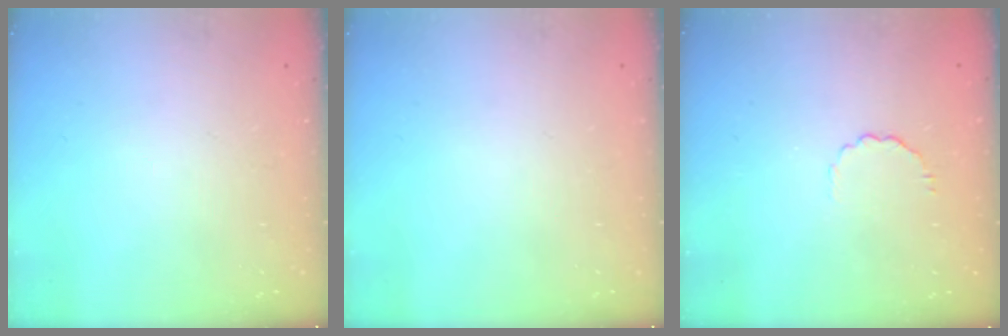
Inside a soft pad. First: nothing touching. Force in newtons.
{"total": 0.0}
{"total": 3.4, "press": 3.2, "slide": 1.2}